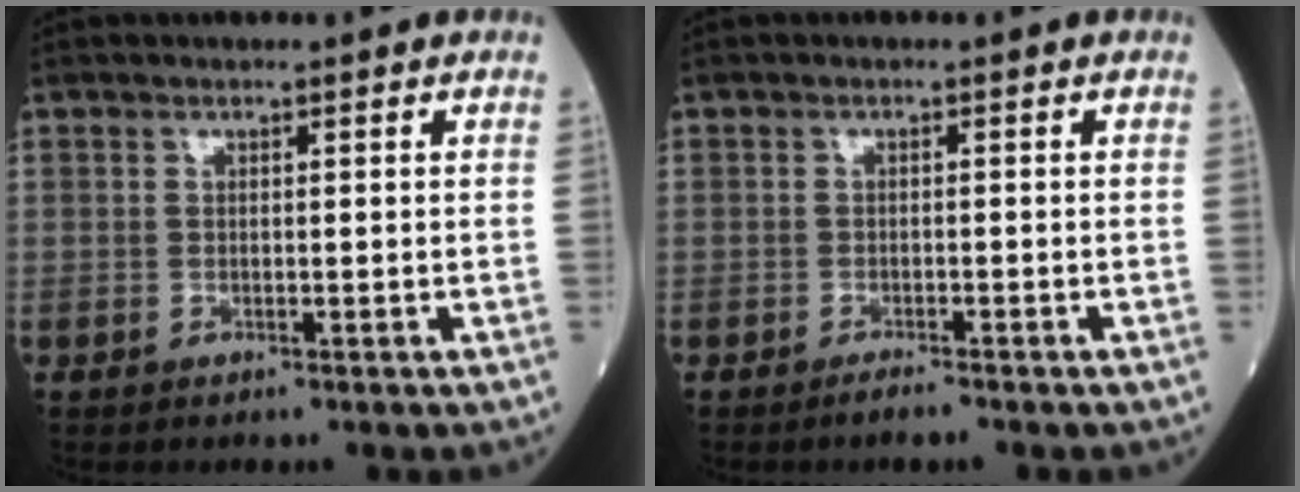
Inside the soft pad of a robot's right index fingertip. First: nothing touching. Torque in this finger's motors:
{"motor_torque": [-1.07, -0.50, -0.18, -0.03]}